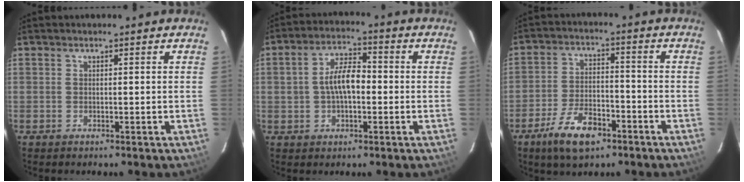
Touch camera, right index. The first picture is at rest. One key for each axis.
{"total": 7.5, "fx": -0.5, "fy": 3.9, "fz": 6.3, "tx": -0.120, "ty": 0.017, "tz": -0.005}
{"total": 10.6, "fx": -6.6, "fy": 4.8, "fz": 6.7, "tx": -0.150, "ty": -0.002, "tz": -0.114}